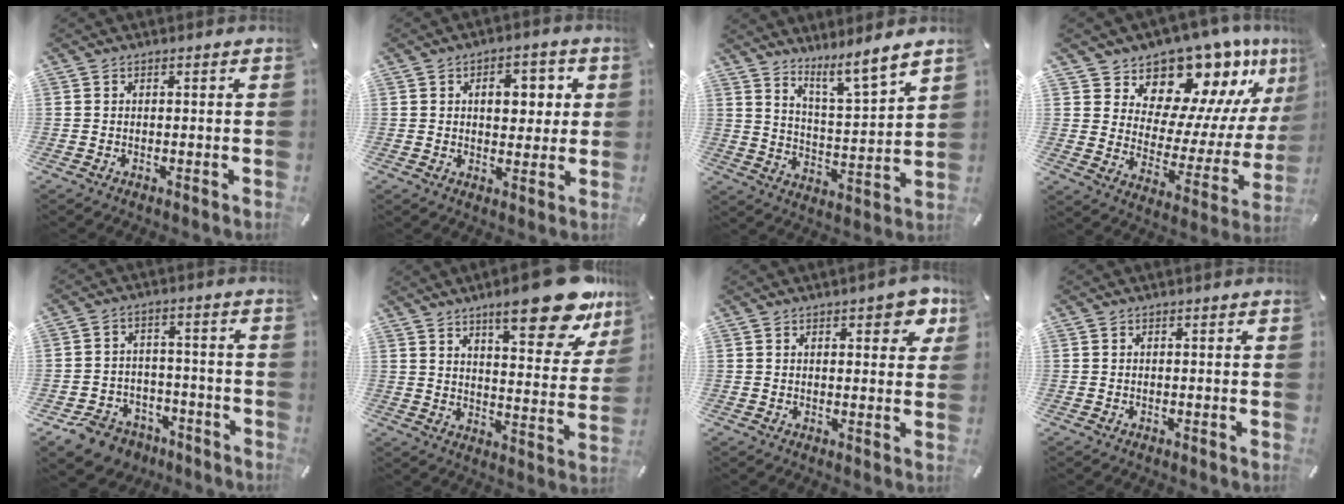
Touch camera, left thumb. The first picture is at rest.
{"total": 7.7, "force": [1.7, 5.2, 5.4], "torque": [-0.062, -0.005, 0.017]}
{"total": 8.1, "force": [7.4, 0.6, 3.1], "torque": [-0.047, -0.069, 0.127]}
{"total": 15.0, "force": [13.1, 6.7, 2.9], "torque": [-0.031, -0.145, 0.219]}
{"total": 8.2, "force": [-5.6, 5.5, 2.2], "torque": [-0.041, 0.042, -0.102]}
{"total": 19.9, "force": [13.5, 6.2, 13.3], "torque": [-0.181, -0.090, 0.217]}
{"total": 6.1, "force": [3.3, 2.9, 4.2], "torque": [-0.042, -0.013, 0.050]}
{"total": 0.0}